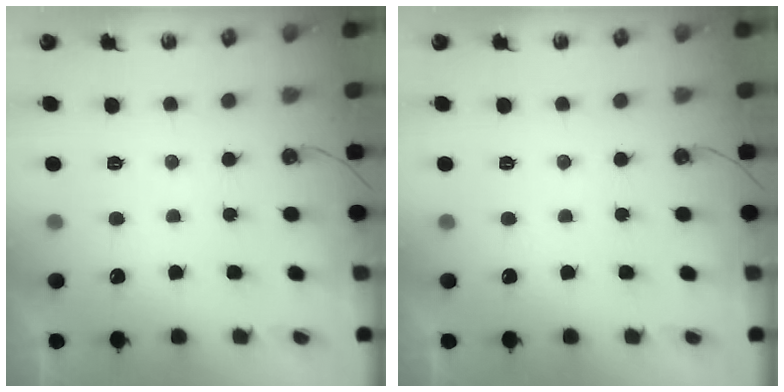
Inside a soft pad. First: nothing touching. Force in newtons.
{"total": 0.0}